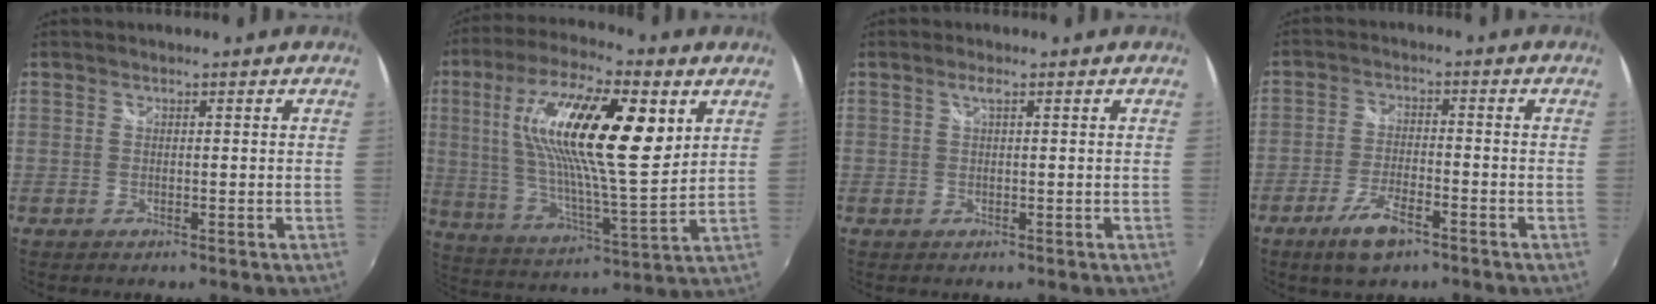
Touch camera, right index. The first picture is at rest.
{"total": 22.0, "force": [7.3, 6.0, 19.8], "torque": [-0.355, 0.012, 0.126]}
{"total": 1.0, "force": [0.5, -0.1, 0.9], "torque": [-0.017, 0.003, 0.007]}
{"total": 7.3, "force": [-4.7, 2.4, 5.0], "torque": [-0.116, -0.009, -0.086]}